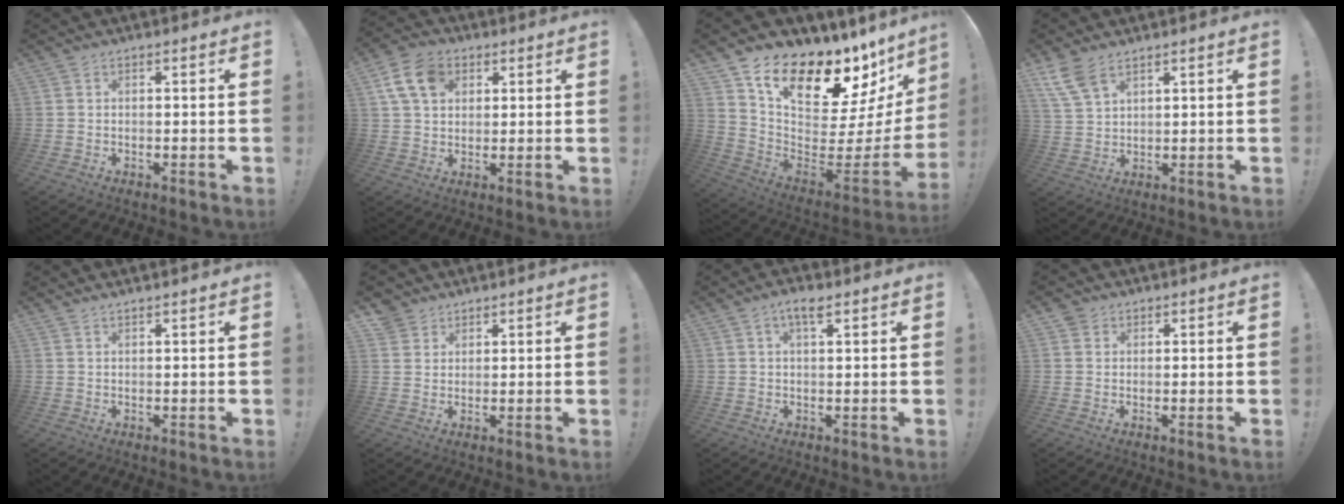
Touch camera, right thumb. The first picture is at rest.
{"total": 11.4, "force": [4.4, 8.4, 6.4], "torque": [-0.118, 0.000, 0.090]}
{"total": 17.3, "force": [11.0, 9.0, 9.8], "torque": [-0.136, -0.094, 0.213]}
{"total": 7.5, "force": [5.1, 3.7, 4.1], "torque": [-0.078, -0.016, 0.102]}
{"total": 1.0, "force": [0.9, -0.4, 0.1], "torque": [0.005, -0.006, 0.015]}
{"total": 3.6, "force": [2.9, 2.2, 0.1], "torque": [0.000, -0.019, 0.054]}
{"total": 4.3, "force": [2.0, 1.3, 3.5], "torque": [-0.064, 0.000, 0.032]}
{"total": 1.9, "force": [1.2, 1.4, 0.2], "torque": [-0.007, -0.001, 0.023]}